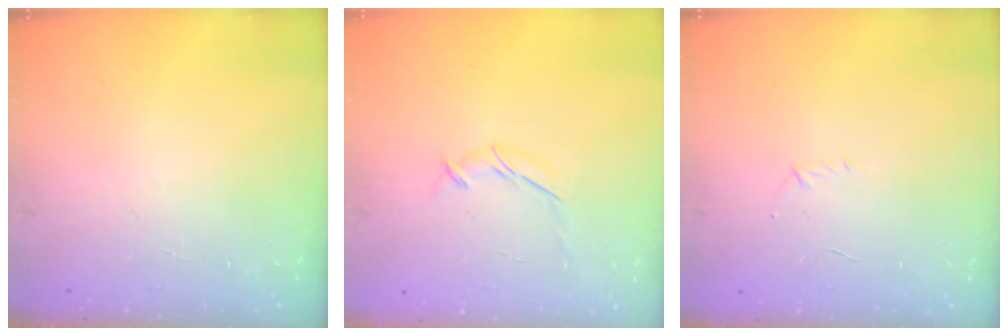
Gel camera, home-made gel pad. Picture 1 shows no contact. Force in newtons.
{"total": 5.6, "press": 5.6, "slide": 0.2}
{"total": 2.9, "press": 2.8, "slide": 0.7}